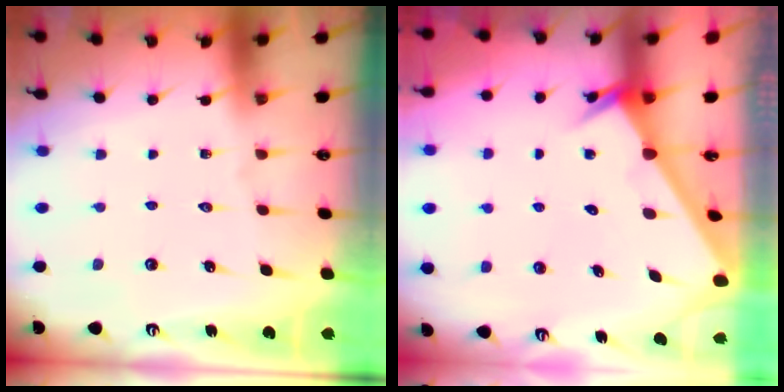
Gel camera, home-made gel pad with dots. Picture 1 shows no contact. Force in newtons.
{"total": 2.4, "press": 2.4, "slide": 0.1}